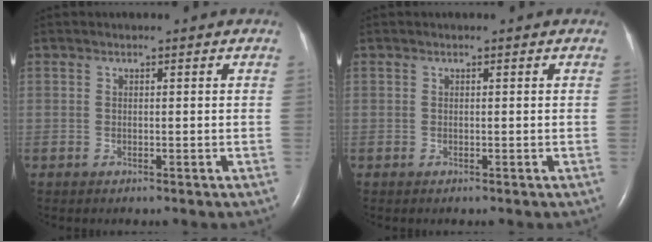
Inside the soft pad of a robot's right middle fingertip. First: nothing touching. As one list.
[{"total": 0.0}]